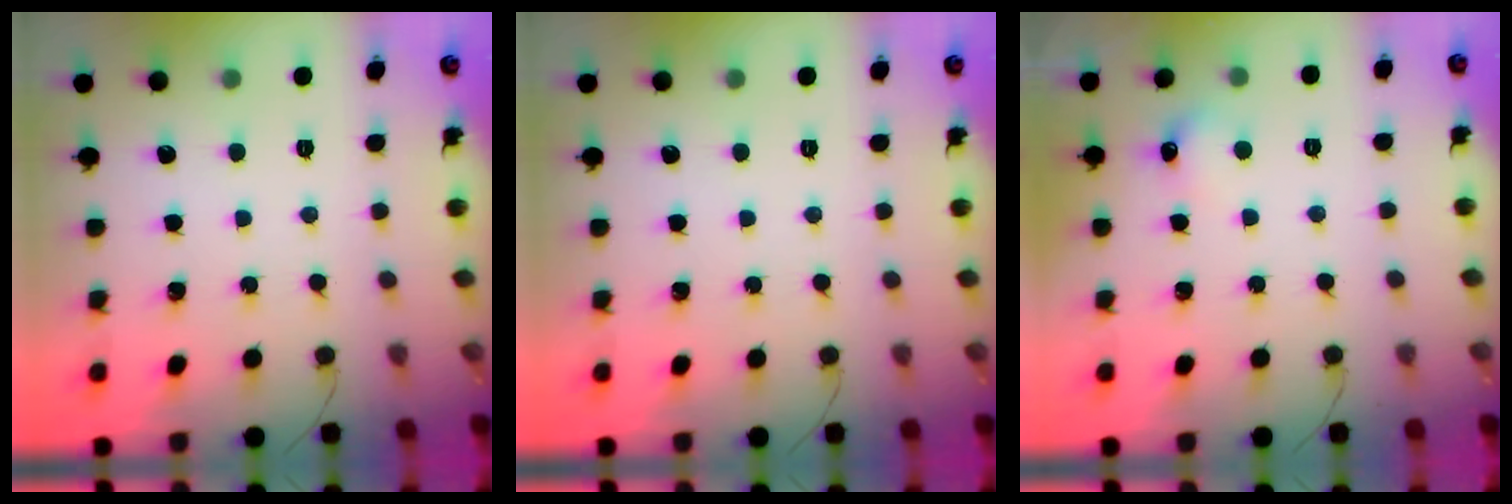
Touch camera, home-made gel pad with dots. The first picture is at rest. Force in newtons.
{"total": 0.0}
{"total": 6.2, "press": 6.1, "slide": 1.2}